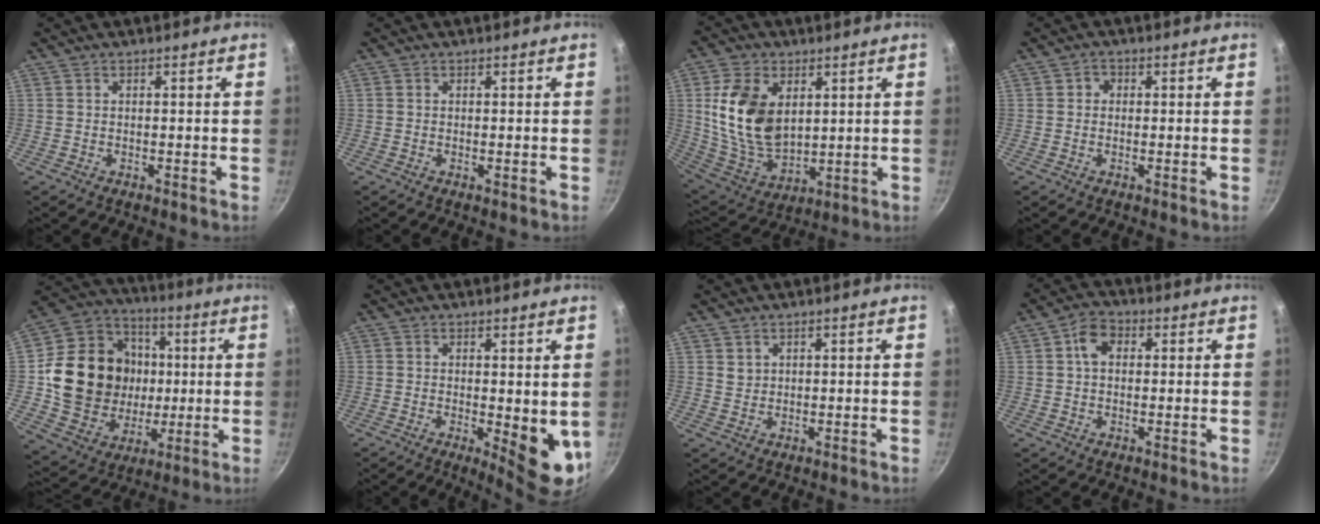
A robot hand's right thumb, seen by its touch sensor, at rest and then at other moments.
{"total": 0.0}
{"total": 16.2, "force": [3.7, 10.6, 11.7], "torque": [-0.202, -0.027, 0.085]}
{"total": 1.6, "force": [0.0, 1.4, 0.6], "torque": [-0.004, 0.003, -0.005]}
{"total": 22.0, "force": [1.1, 18.8, 11.3], "torque": [-0.182, 0.020, 0.029]}
{"total": 8.3, "force": [-0.5, 3.0, 7.8], "torque": [-0.089, -0.016, 0.002]}
{"total": 1.4, "force": [0.8, 1.1, 0.3], "torque": [0.006, 0.003, 0.016]}
{"total": 5.0, "force": [0.9, 3.7, 3.2], "torque": [-0.041, 0.011, 0.006]}